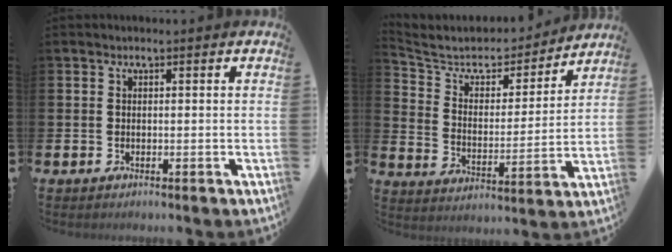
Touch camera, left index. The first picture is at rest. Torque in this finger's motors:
{"motor_torque": [-0.31, -0.15, -0.14, 0.02]}